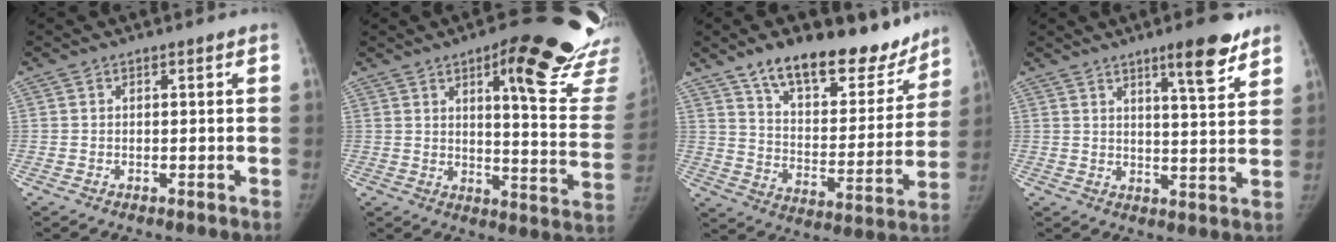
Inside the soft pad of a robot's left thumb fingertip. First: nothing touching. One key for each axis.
{"total": 24.8, "fx": 16.1, "fy": 6.0, "fz": 17.9, "tx": -0.186, "ty": -0.088, "tz": 0.197}
{"total": 21.5, "fx": 16.1, "fy": 9.5, "fz": 10.6, "tx": -0.104, "ty": -0.086, "tz": 0.252}
{"total": 9.2, "fx": 6.1, "fy": 1.6, "fz": 6.6, "tx": -0.080, "ty": -0.038, "tz": 0.087}